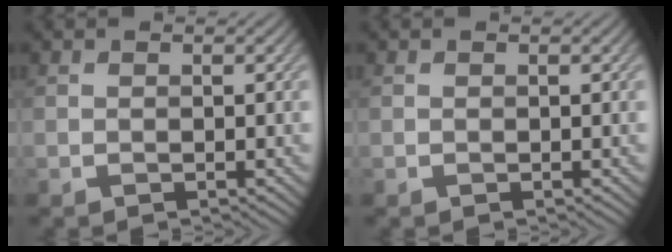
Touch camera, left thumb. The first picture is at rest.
{"total": 0.0}